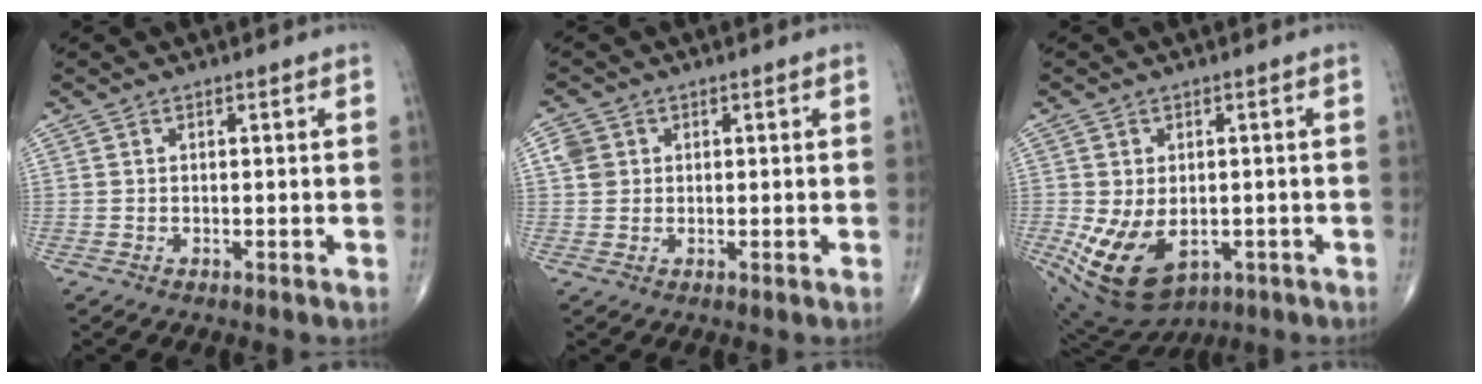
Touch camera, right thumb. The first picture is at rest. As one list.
[{"total": 3.1, "force": [0.8, 2.8, 1.1], "torque": [-0.010, 0.002, 0.016]}, {"total": 12.5, "force": [-3.1, 8.3, 8.9], "torque": [-0.154, -0.004, -0.027]}]